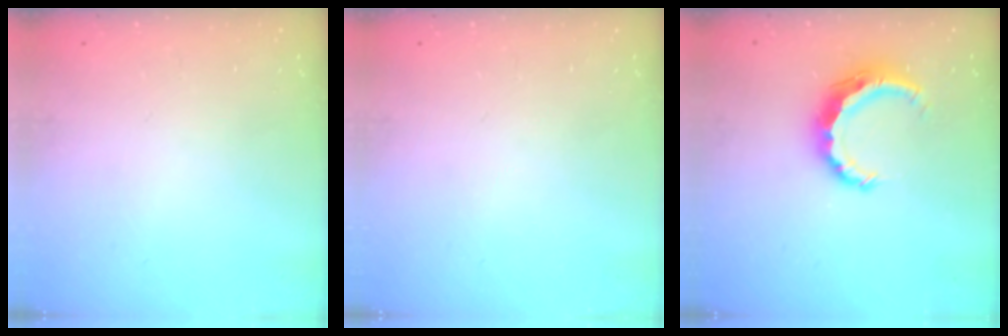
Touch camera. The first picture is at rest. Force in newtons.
{"total": 0.0}
{"total": 8.1, "press": 8.0, "slide": 1.0}